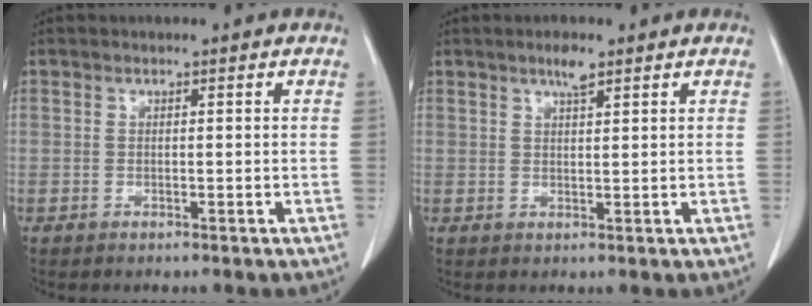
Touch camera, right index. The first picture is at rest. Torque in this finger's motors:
{"motor_torque": [0.29, 0.26, 0.01, 0.01]}